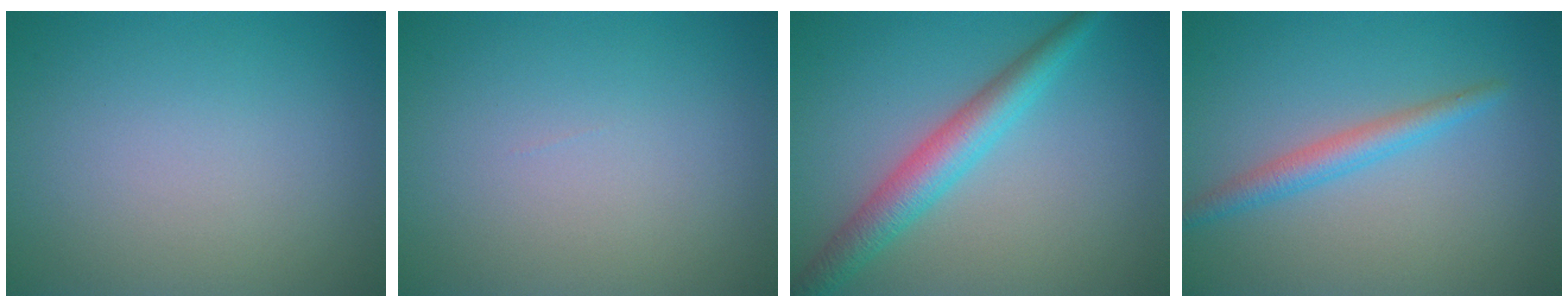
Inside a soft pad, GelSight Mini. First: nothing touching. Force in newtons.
{"total": 0.0}
{"total": 4.3, "press": 4.3, "slide": 0.1}
{"total": 2.4, "press": 2.4, "slide": 0.1}